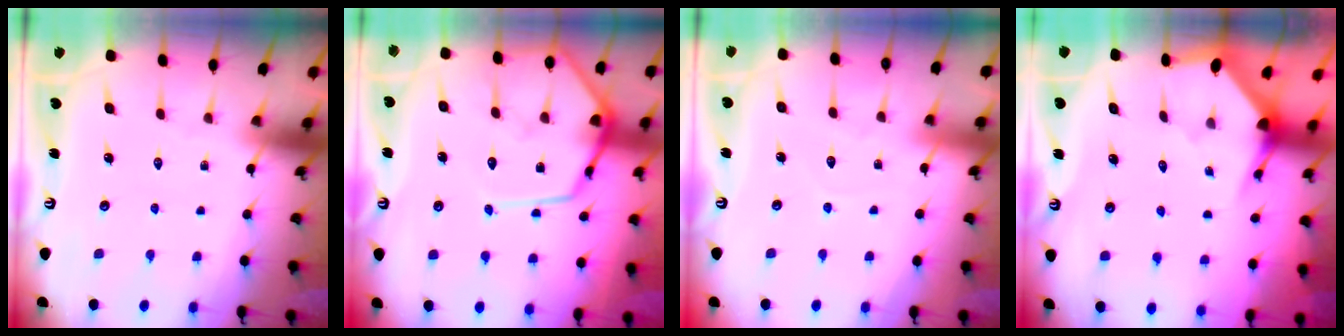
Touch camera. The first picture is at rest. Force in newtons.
{"total": 12.9, "press": 12.9, "slide": 1.2}
{"total": 3.5, "press": 3.5, "slide": 0.3}
{"total": 3.3, "press": 3.3, "slide": 0.3}